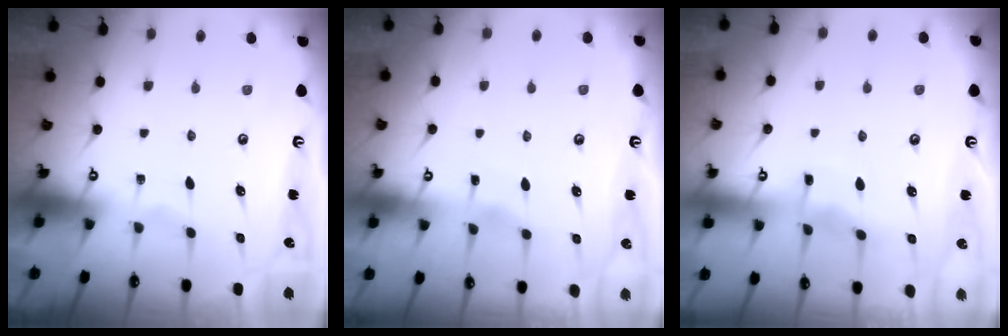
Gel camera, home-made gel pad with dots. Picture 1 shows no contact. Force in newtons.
{"total": 2.2, "press": 2.1, "slide": 0.3}
{"total": 4.7, "press": 4.7, "slide": 0.7}